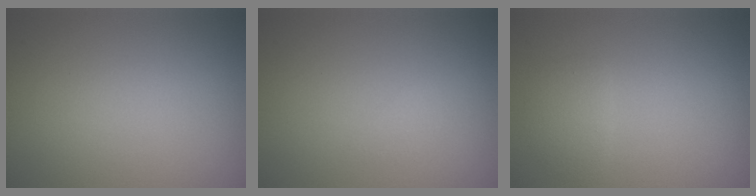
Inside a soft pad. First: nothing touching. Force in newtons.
{"total": 0.6, "press": 0.6, "slide": 0.0}
{"total": 1.5, "press": 1.5, "slide": 0.0}